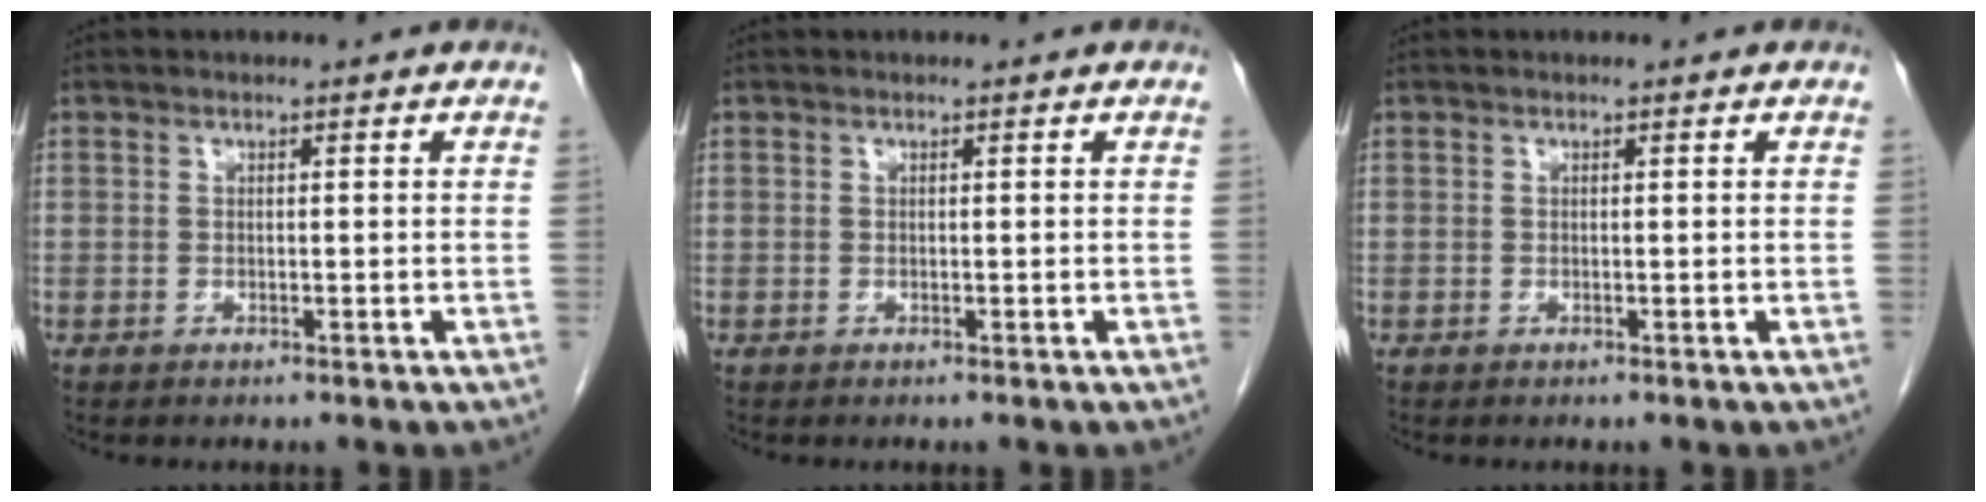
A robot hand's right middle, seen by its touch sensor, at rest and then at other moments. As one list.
[{"total": 0.0}, {"total": 0.0}]